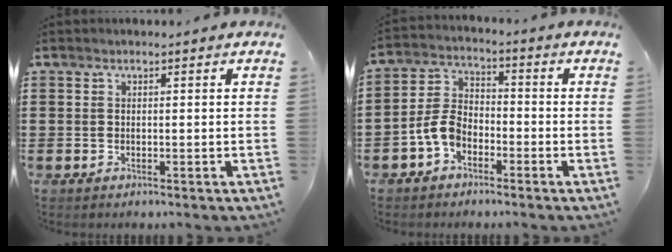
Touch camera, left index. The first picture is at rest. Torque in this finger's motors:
{"motor_torque": [1.23, 0.91, 0.54, 0.14]}